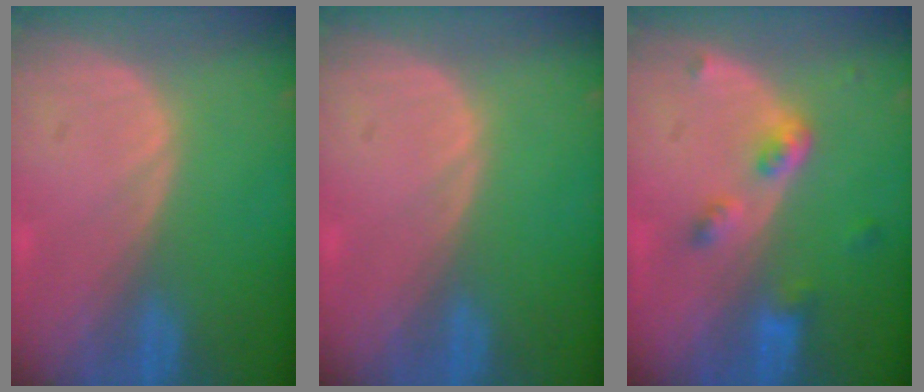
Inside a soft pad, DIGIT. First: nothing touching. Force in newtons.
{"total": 0.0}
{"total": 4.4, "press": 4.0, "slide": 1.7}